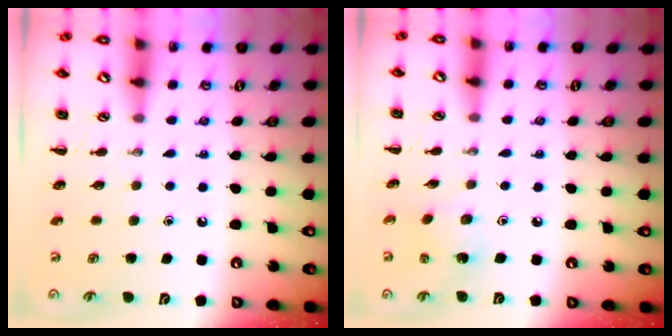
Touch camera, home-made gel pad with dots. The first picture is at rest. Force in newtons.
{"total": 1.8, "press": 1.7, "slide": 0.7}